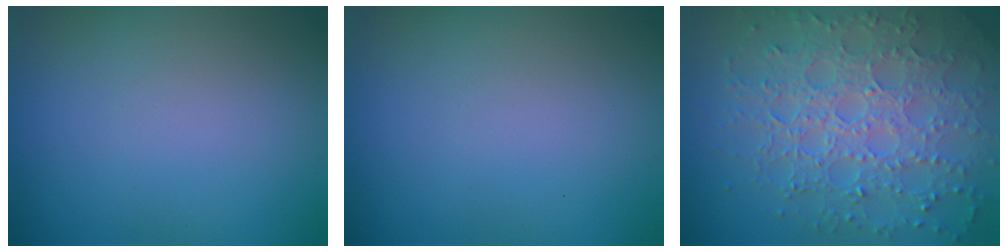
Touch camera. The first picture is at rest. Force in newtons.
{"total": 0.0}
{"total": 7.7, "press": 5.7, "slide": 5.2}